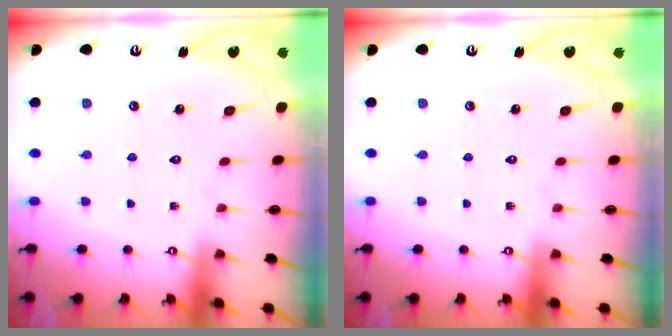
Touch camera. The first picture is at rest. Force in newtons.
{"total": 0.0}